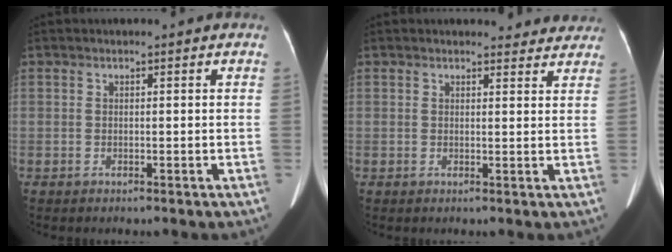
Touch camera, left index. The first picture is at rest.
{"total": 5.2, "force": [4.9, 1.7, 0.2], "torque": [0.016, -0.007, 0.035]}